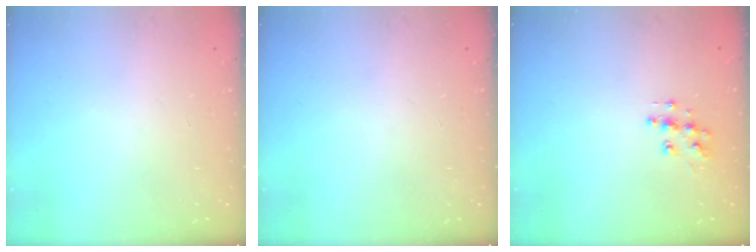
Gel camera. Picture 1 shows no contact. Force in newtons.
{"total": 0.0}
{"total": 8.6, "press": 8.6, "slide": 0.3}